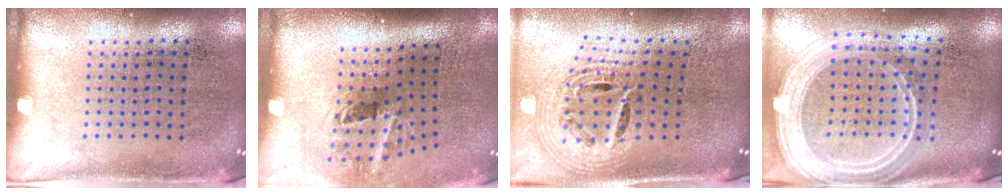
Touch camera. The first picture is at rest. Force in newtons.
{"total": 2.0, "press": 1.2, "slide": 1.6}
{"total": 2.3, "press": 1.7, "slide": 1.7}
{"total": 3.0, "press": 2.4, "slide": 1.8}